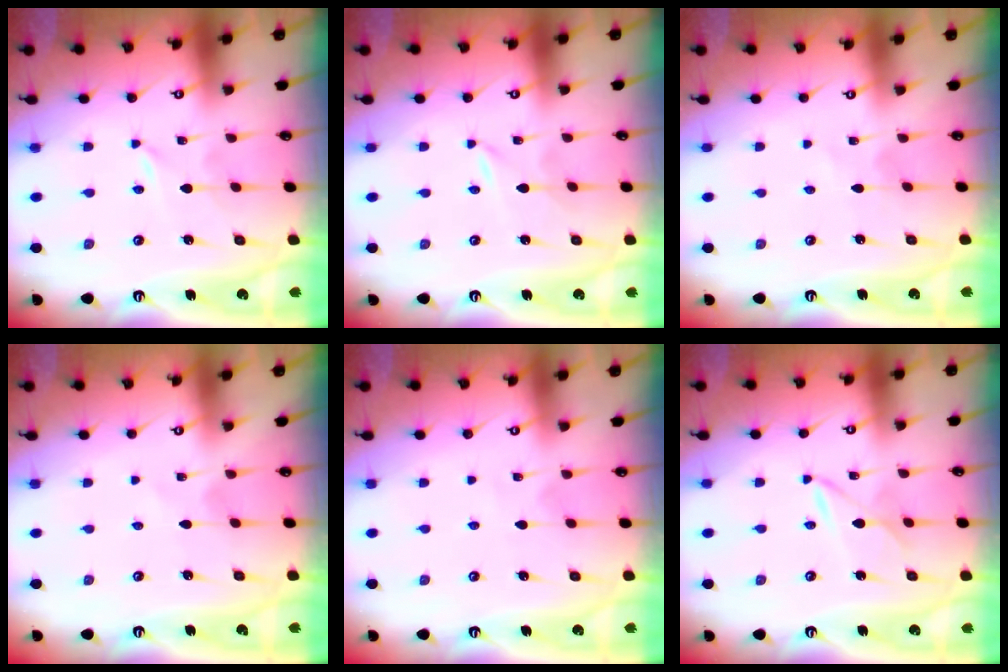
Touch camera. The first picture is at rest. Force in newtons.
{"total": 0.0}
{"total": 1.5, "press": 1.5, "slide": 0.2}
{"total": 0.7, "press": 0.7, "slide": 0.1}
{"total": 2.2, "press": 2.2, "slide": 0.2}
{"total": 2.5, "press": 2.5, "slide": 0.3}